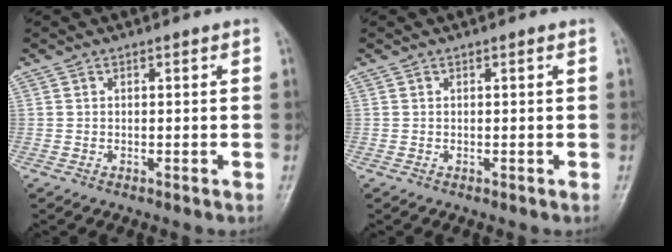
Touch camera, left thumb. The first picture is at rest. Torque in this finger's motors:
{"motor_torque": [-0.05, 0.01, -0.04, 0.04, 0.00]}